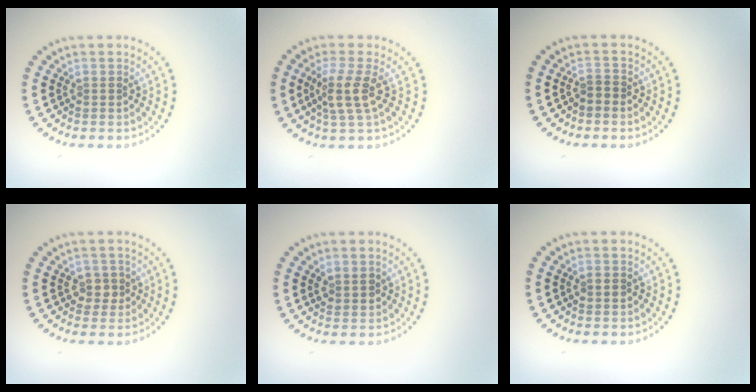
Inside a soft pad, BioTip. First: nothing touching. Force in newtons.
{"total": 2.9, "press": 2.3, "slide": 1.8}
{"total": 0.6, "press": 0.4, "slide": 0.5}
{"total": 1.6, "press": 1.5, "slide": 0.7}
{"total": 1.7, "press": 1.6, "slide": 0.6}
{"total": 1.1, "press": 1.1, "slide": 0.1}